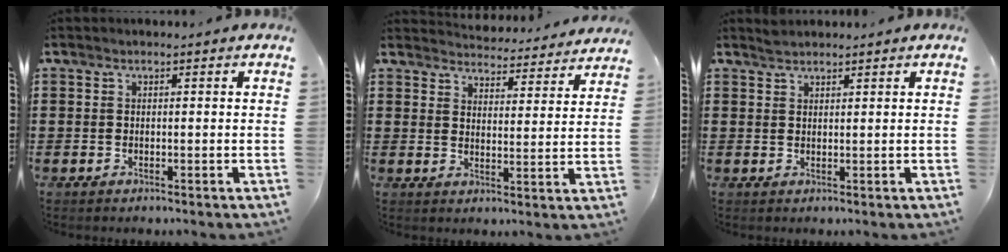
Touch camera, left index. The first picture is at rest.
{"total": 4.4, "force": [4.4, 0.0, 0.0], "torque": [-0.013, -0.033, 0.074]}
{"total": 1.4, "force": [1.4, 0.2, 0.2], "torque": [-0.006, 0.000, 0.027]}